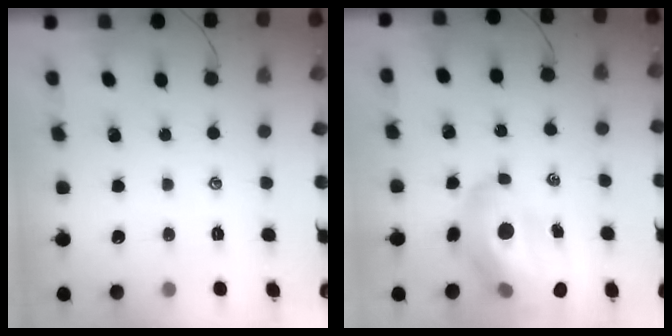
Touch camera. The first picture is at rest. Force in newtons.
{"total": 15.5, "press": 14.9, "slide": 4.2}